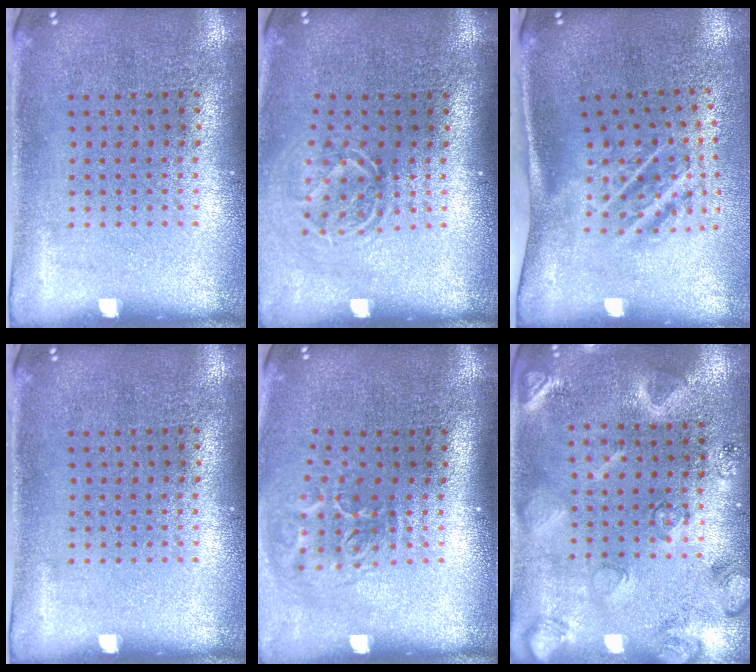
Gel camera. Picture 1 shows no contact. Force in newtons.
{"total": 1.6, "press": 1.2, "slide": 1.1}
{"total": 1.8, "press": 1.1, "slide": 1.4}
{"total": 0.0}
{"total": 2.1, "press": 1.3, "slide": 1.6}
{"total": 2.3, "press": 2.3, "slide": 0.1}